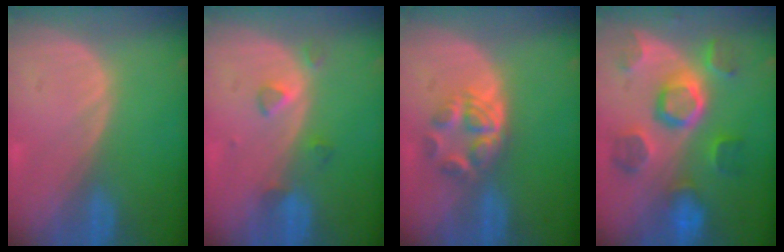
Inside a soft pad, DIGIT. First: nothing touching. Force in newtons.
{"total": 3.0, "press": 2.8, "slide": 0.9}
{"total": 6.1, "press": 5.1, "slide": 3.4}
{"total": 10.1, "press": 9.4, "slide": 3.8}